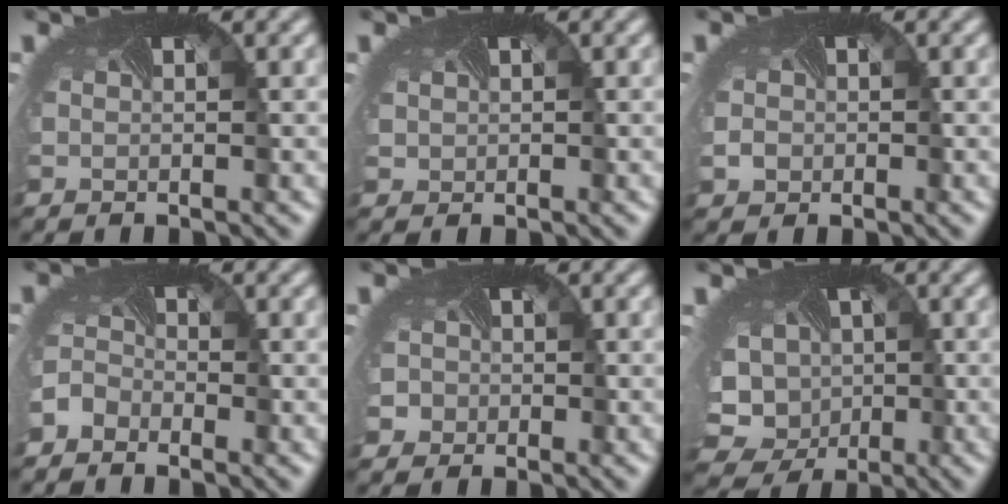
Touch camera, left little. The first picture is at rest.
{"total": 1.1, "force": [0.5, 0.9, 0.2], "torque": [-0.009, 0.004, 0.010]}
{"total": 1.7, "force": [-0.4, 1.6, 0.4], "torque": [-0.007, -0.001, -0.006]}
{"total": 2.7, "force": [-2.4, 1.3, 0.2], "torque": [-0.009, -0.007, -0.050]}
{"total": 3.2, "force": [-0.4, 3.0, 1.2], "torque": [-0.019, 0.002, -0.018]}
{"total": 11.5, "force": [-3.2, 10.0, 4.7], "torque": [-0.086, -0.039, -0.053]}